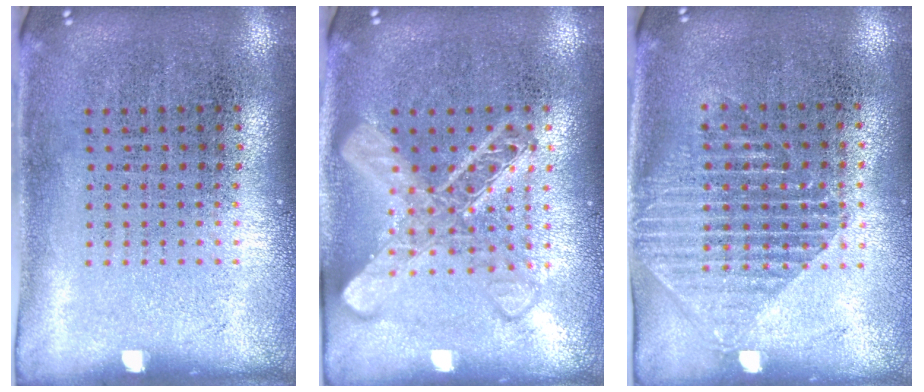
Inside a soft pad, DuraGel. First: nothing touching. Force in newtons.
{"total": 3.2, "press": 3.1, "slide": 0.4}
{"total": 1.5, "press": 1.3, "slide": 0.8}